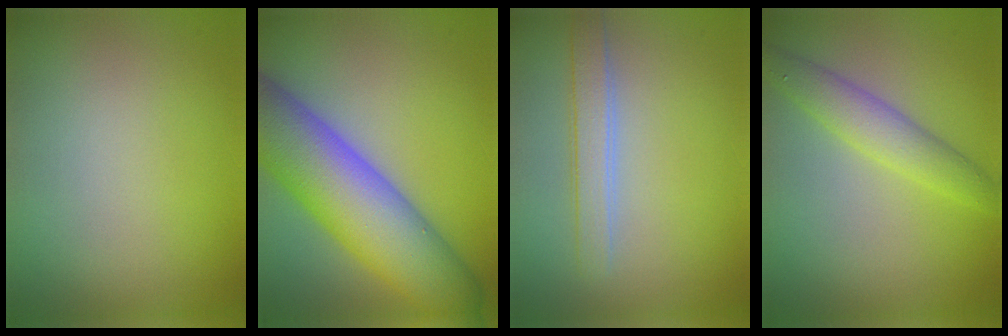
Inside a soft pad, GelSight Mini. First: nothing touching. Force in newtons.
{"total": 12.0, "press": 12.0, "slide": 0.5}
{"total": 2.4, "press": 2.4, "slide": 0.2}
{"total": 3.0, "press": 3.0, "slide": 0.1}